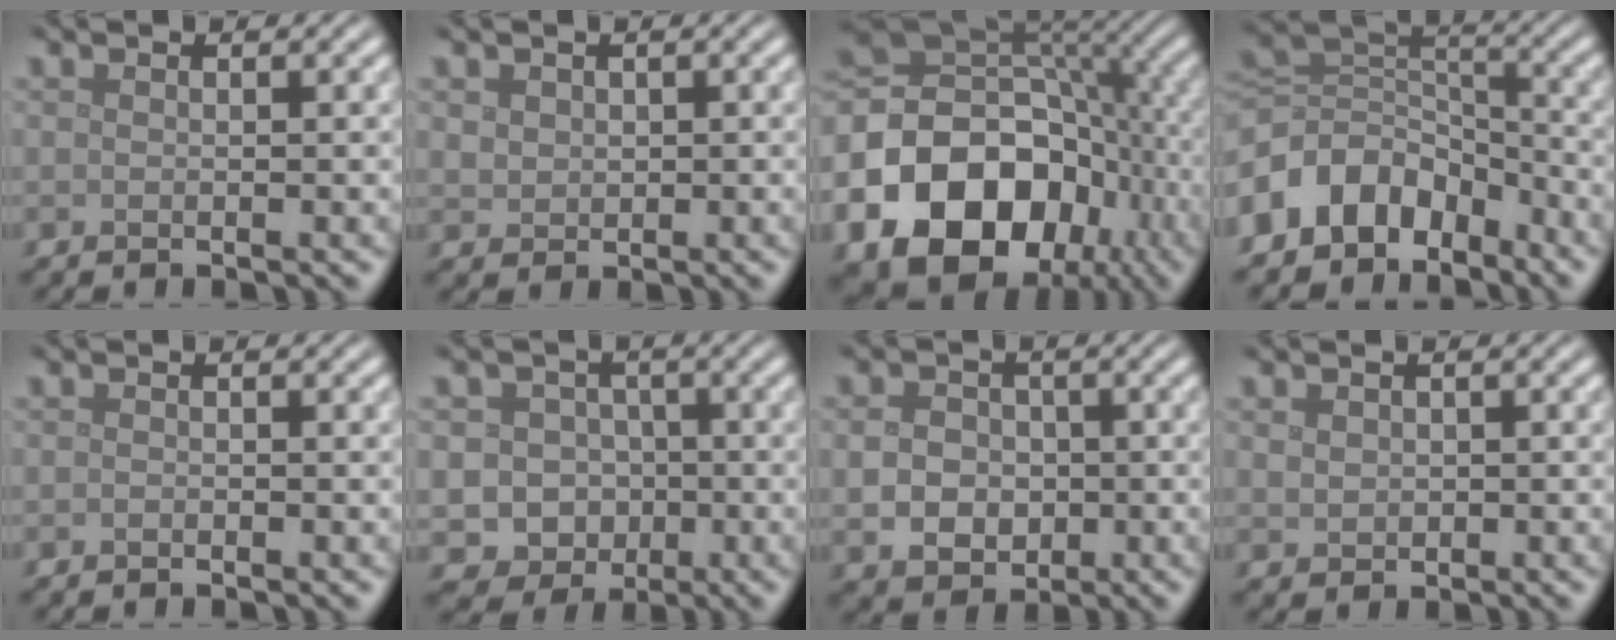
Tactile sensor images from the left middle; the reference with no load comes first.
{"total": 1.4, "force": [0.5, 1.2, 0.4], "torque": [-0.010, -0.005, 0.013]}
{"total": 19.0, "force": [-7.3, 14.5, 9.8], "torque": [-0.198, -0.015, -0.125]}
{"total": 7.5, "force": [-4.5, 5.2, 2.9], "torque": [-0.040, 0.006, -0.102]}
{"total": 0.0}
{"total": 5.2, "force": [-1.3, 4.8, 1.5], "torque": [-0.004, 0.009, -0.047]}
{"total": 4.6, "force": [-0.6, 3.9, 2.4], "torque": [-0.044, -0.007, -0.015]}
{"total": 1.2, "force": [0.2, 1.1, 0.5], "torque": [-0.009, -0.003, 0.005]}